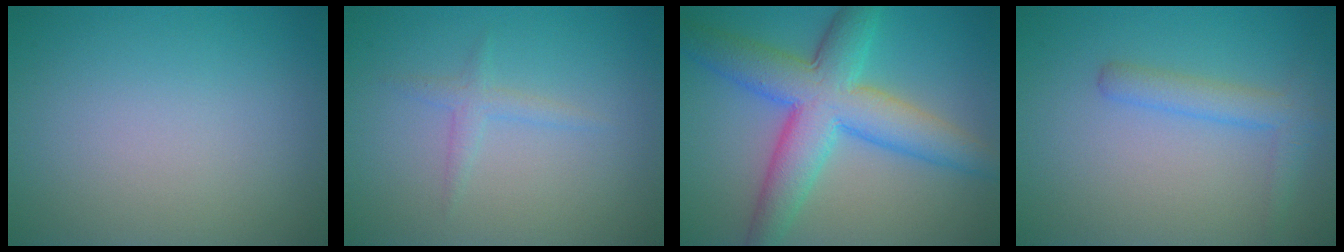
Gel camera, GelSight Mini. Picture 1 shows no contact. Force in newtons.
{"total": 0.7, "press": 0.6, "slide": 0.1}
{"total": 8.7, "press": 8.7, "slide": 0.1}
{"total": 2.5, "press": 2.5, "slide": 0.0}